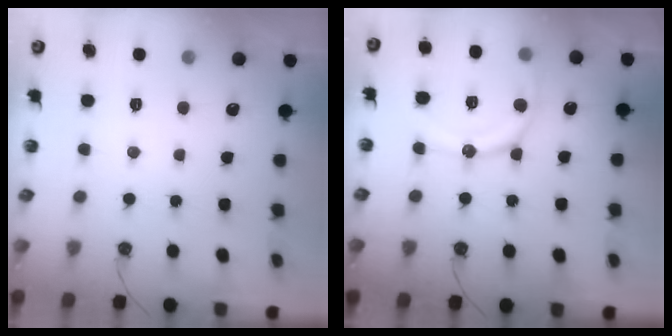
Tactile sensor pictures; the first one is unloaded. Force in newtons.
{"total": 12.3, "press": 12.2, "slide": 1.1}